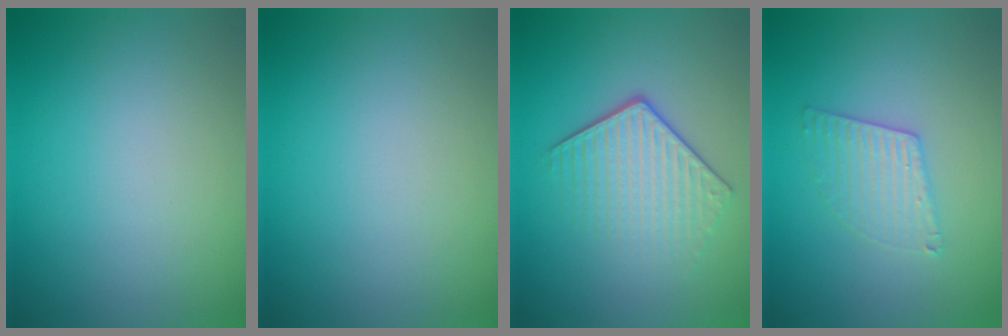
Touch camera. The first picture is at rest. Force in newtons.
{"total": 0.0}
{"total": 4.1, "press": 3.0, "slide": 2.8}
{"total": 2.5, "press": 2.5, "slide": 0.2}